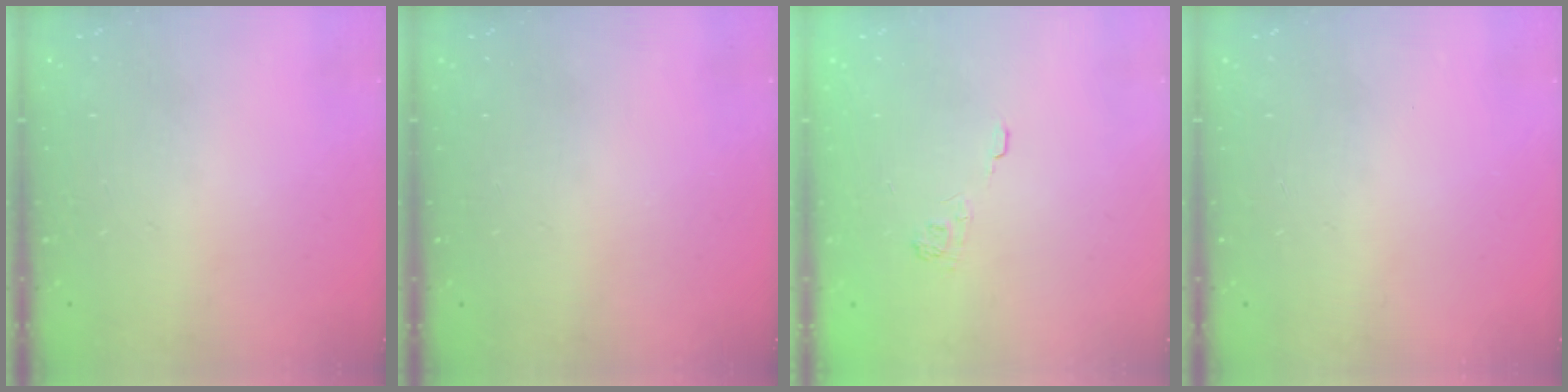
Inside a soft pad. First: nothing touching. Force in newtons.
{"total": 0.0}
{"total": 2.3, "press": 1.8, "slide": 1.3}
{"total": 0.0}